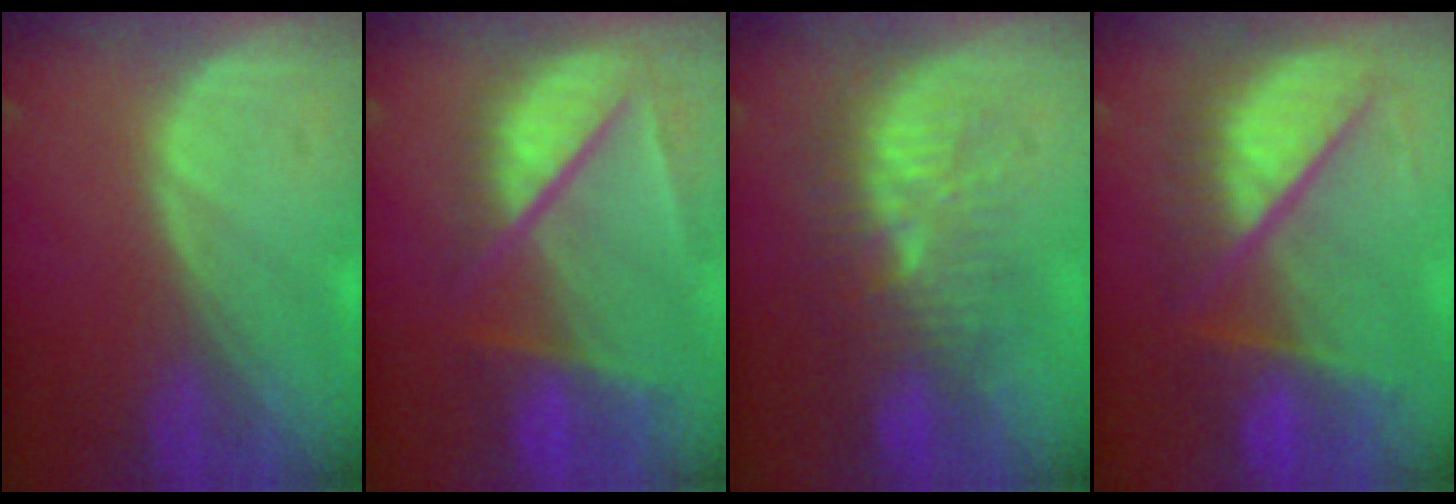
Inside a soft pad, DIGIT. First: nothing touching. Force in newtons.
{"total": 9.7, "press": 8.3, "slide": 5.0}
{"total": 9.6, "press": 9.2, "slide": 2.8}
{"total": 10.4, "press": 10.3, "slide": 1.4}